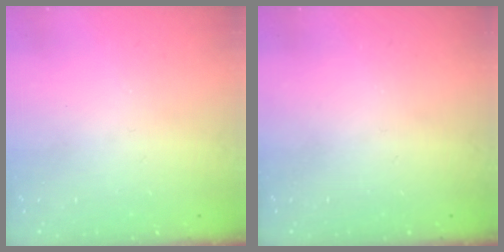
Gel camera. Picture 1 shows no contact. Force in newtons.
{"total": 0.0}